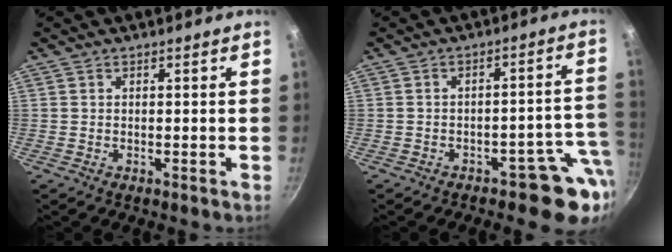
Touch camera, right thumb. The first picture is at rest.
{"total": 8.8, "force": [-4.2, 4.4, 6.3], "torque": [-0.014, 0.053, -0.050]}